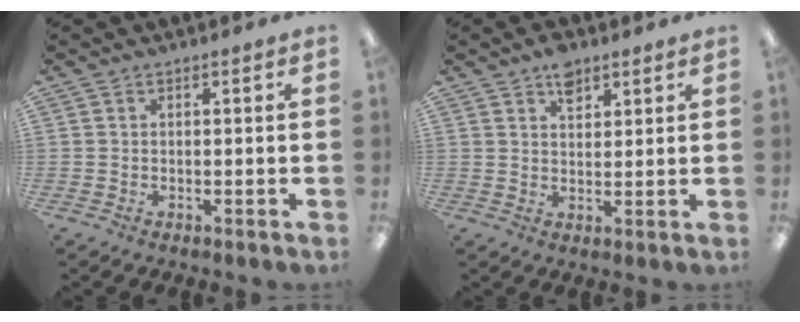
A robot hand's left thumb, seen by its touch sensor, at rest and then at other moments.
{"total": 4.7, "force": [3.2, 2.6, 2.2], "torque": [-0.026, -0.011, 0.055]}